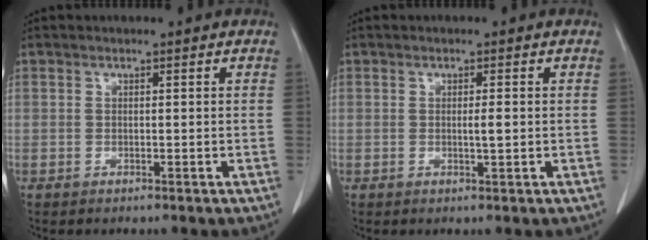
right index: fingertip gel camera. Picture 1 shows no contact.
{"total": 1.4, "force": [-0.1, 0.1, 1.4], "torque": [-0.024, -0.001, 0.000]}